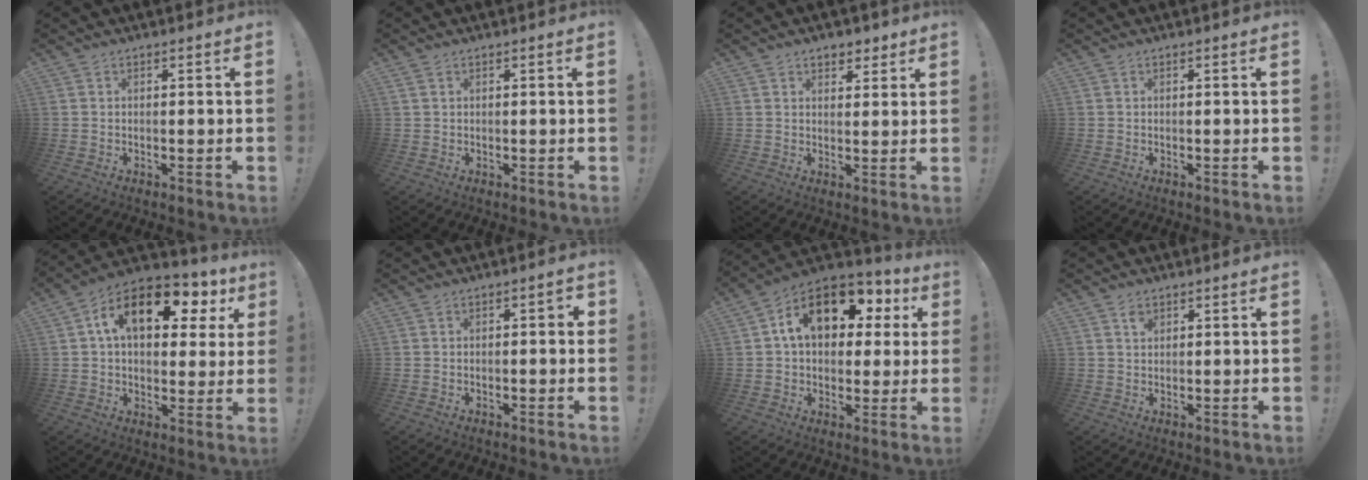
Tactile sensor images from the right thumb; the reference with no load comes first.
{"total": 1.2, "force": [0.9, 0.6, 0.6], "torque": [-0.012, 0.001, 0.017]}
{"total": 4.2, "force": [2.8, 2.8, 1.4], "torque": [-0.003, -0.014, 0.047]}
{"total": 0.0}
{"total": 17.2, "force": [6.7, 9.1, 13.0], "torque": [-0.209, -0.013, 0.111]}
{"total": 1.6, "force": [-0.6, 0.9, 1.1], "torque": [-0.010, 0.005, -0.013]}
{"total": 17.4, "force": [6.6, 10.6, 12.2], "torque": [-0.198, -0.012, 0.113]}
{"total": 2.0, "force": [1.4, 1.2, 0.7], "torque": [0.007, -0.012, 0.021]}